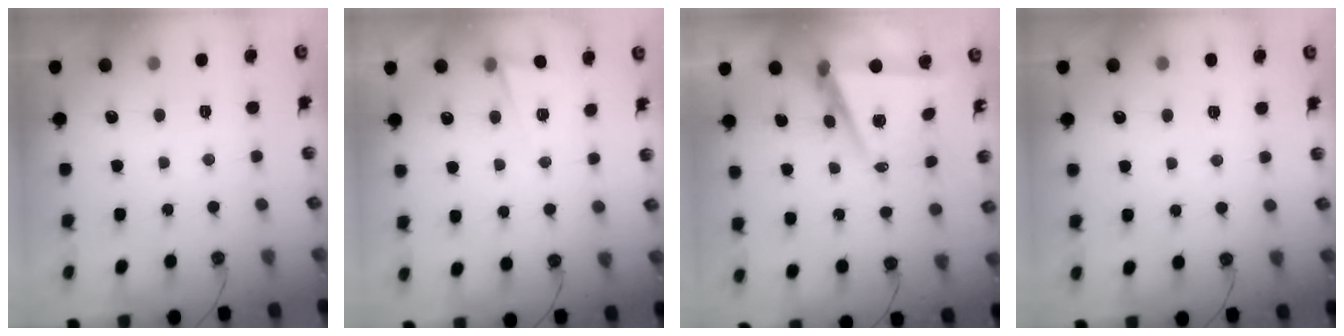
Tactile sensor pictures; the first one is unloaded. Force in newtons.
{"total": 3.0, "press": 2.7, "slide": 1.2}
{"total": 8.1, "press": 6.9, "slide": 4.2}
{"total": 2.7, "press": 2.6, "slide": 0.8}